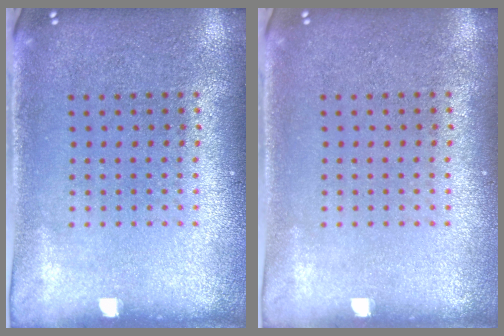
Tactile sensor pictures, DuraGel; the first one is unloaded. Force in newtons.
{"total": 0.0}